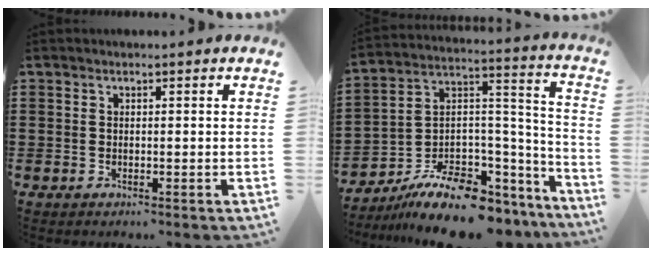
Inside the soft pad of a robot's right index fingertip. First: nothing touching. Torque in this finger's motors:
{"motor_torque": [1.05, -1.09, 1.05, 0.21]}